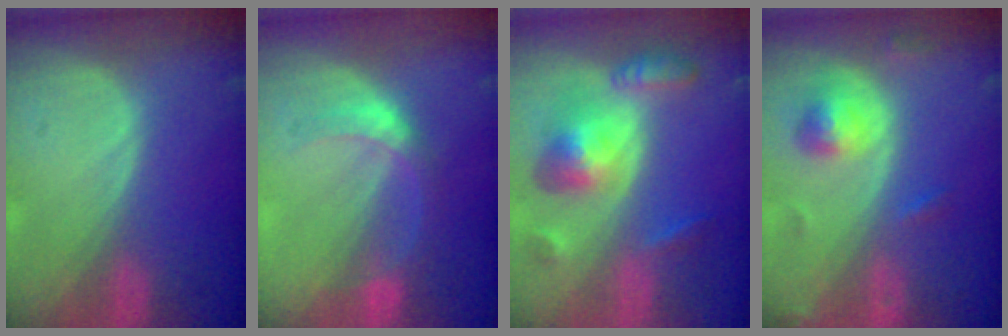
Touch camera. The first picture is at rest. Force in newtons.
{"total": 5.3, "press": 5.0, "slide": 1.9}
{"total": 7.8, "press": 7.8, "slide": 0.5}
{"total": 4.8, "press": 4.8, "slide": 0.7}